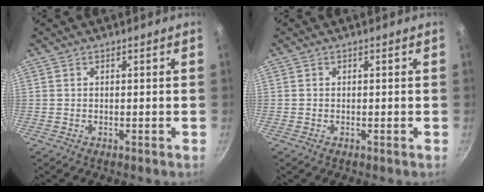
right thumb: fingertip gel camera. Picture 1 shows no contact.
{"total": 0.0}